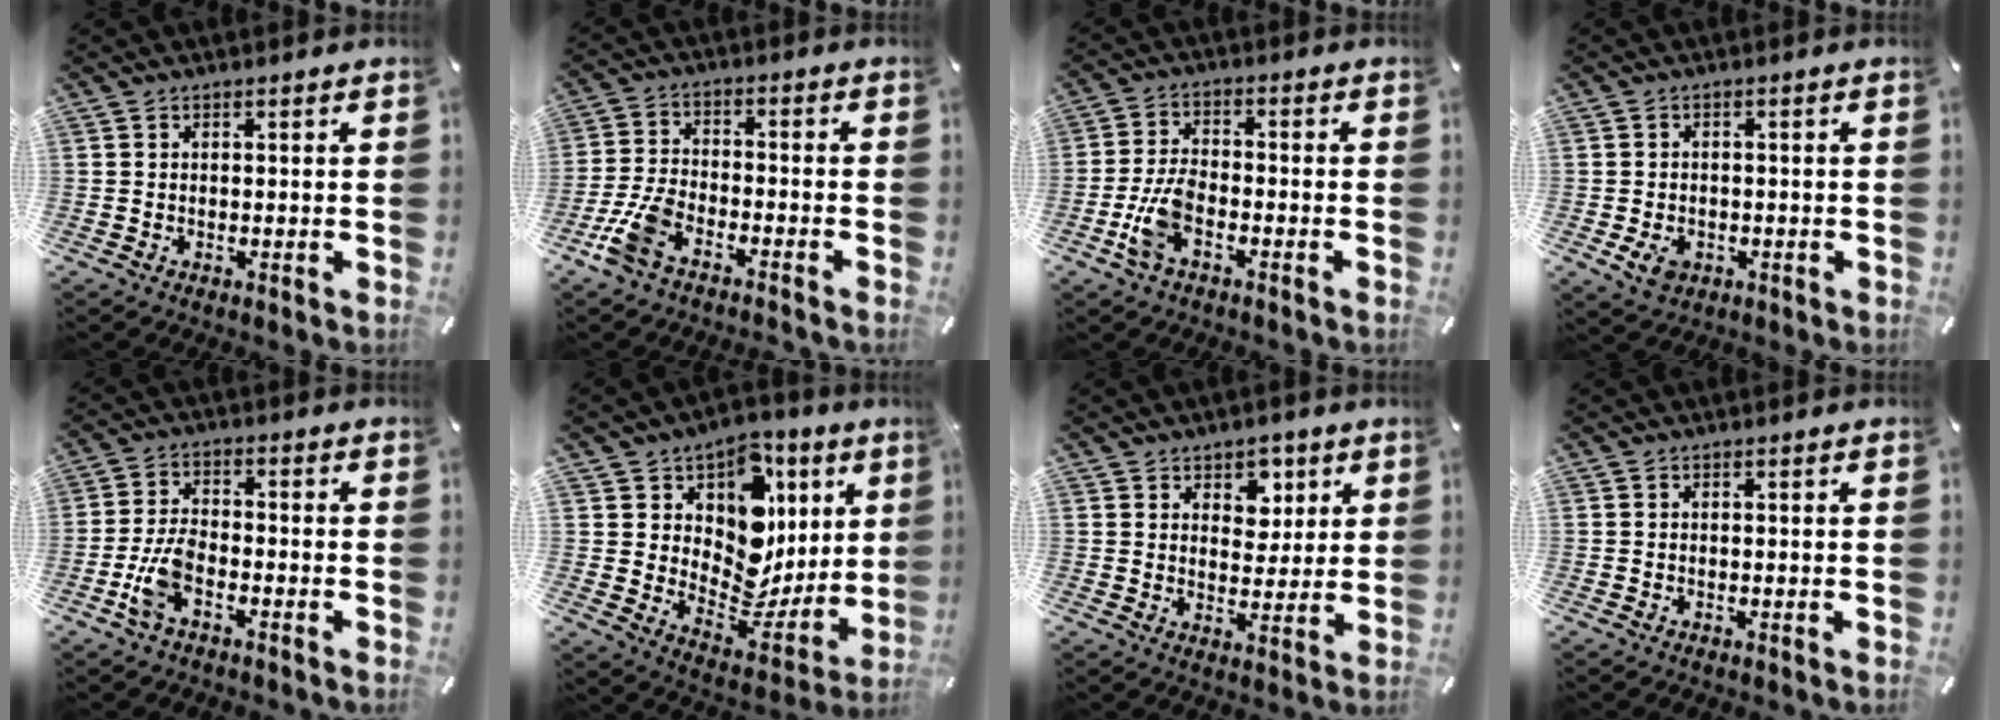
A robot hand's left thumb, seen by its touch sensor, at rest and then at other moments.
{"total": 8.2, "force": [-5.3, 3.5, 5.1], "torque": [-0.116, 0.012, -0.101]}
{"total": 7.8, "force": [-3.2, 3.9, 5.9], "torque": [-0.131, 0.003, -0.060]}
{"total": 4.3, "force": [-1.5, 3.4, 2.2], "torque": [-0.040, -0.001, -0.028]}
{"total": 7.2, "force": [-3.3, 3.6, 5.3], "torque": [-0.123, 0.004, -0.062]}
{"total": 12.5, "force": [4.9, 10.4, 5.1], "torque": [-0.057, -0.072, 0.094]}
{"total": 6.0, "force": [3.0, 4.9, 1.6], "torque": [-0.002, -0.017, 0.046]}
{"total": 0.0}